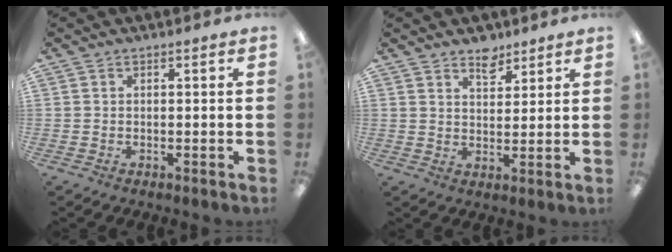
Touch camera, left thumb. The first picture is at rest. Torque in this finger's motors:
{"motor_torque": [0.00, 0.01, -0.36, -0.24, 0.05]}